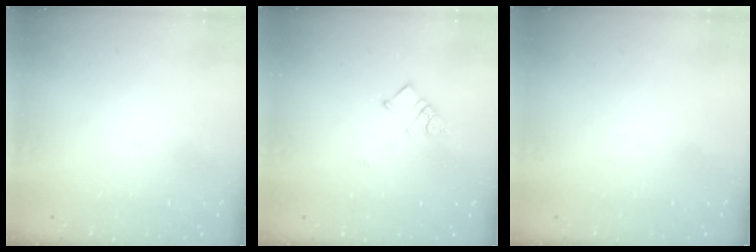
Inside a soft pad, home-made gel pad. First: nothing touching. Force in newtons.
{"total": 3.7, "press": 3.7, "slide": 0.4}
{"total": 1.5, "press": 1.5, "slide": 0.1}